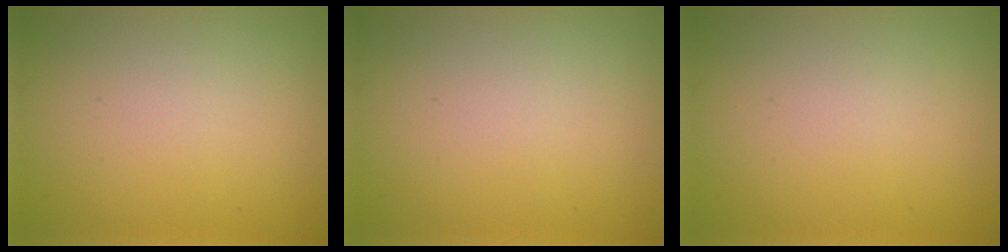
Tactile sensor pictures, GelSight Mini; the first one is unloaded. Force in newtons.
{"total": 0.0}
{"total": 0.0}